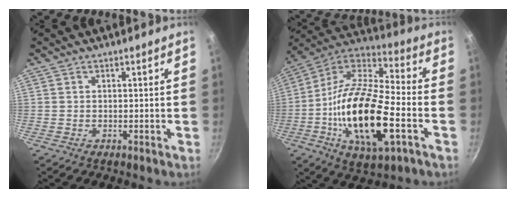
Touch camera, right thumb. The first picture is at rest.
{"total": 24.1, "force": [-6.1, 9.3, 21.4], "torque": [-0.397, 0.022, -0.127]}